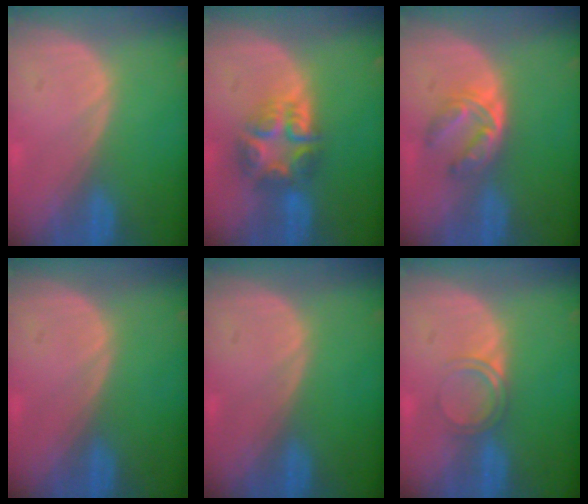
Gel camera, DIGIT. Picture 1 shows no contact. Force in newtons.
{"total": 7.8, "press": 6.7, "slide": 4.1}
{"total": 6.0, "press": 4.9, "slide": 3.5}
{"total": 0.0}
{"total": 0.0}
{"total": 2.8, "press": 2.8, "slide": 0.2}